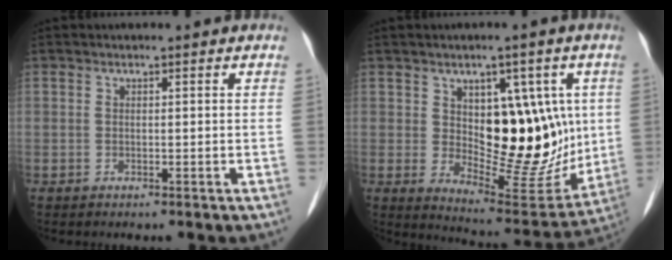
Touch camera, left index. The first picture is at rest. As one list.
[{"total": 14.9, "force": [2.1, 7.3, 12.8], "torque": [-0.164, 0.003, 0.053]}]